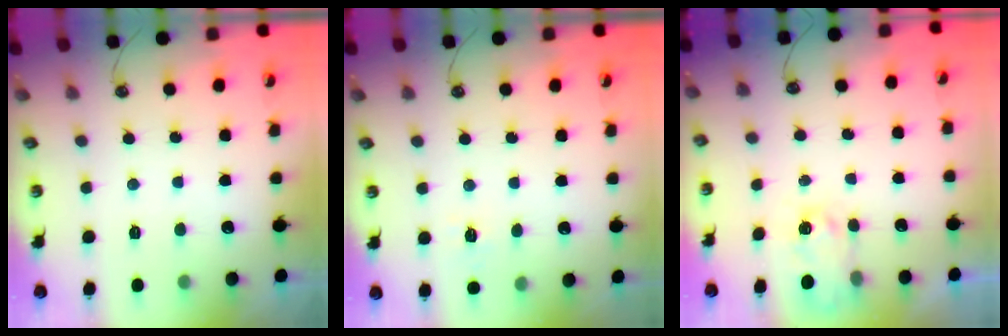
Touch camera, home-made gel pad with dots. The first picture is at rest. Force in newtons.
{"total": 5.7, "press": 5.7, "slide": 0.5}
{"total": 3.4, "press": 3.4, "slide": 0.5}